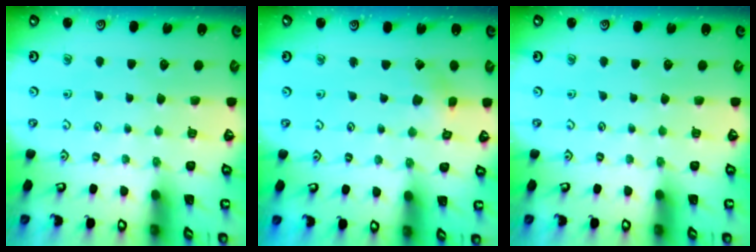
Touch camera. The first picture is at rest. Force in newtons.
{"total": 2.2, "press": 2.2, "slide": 0.3}
{"total": 0.0}